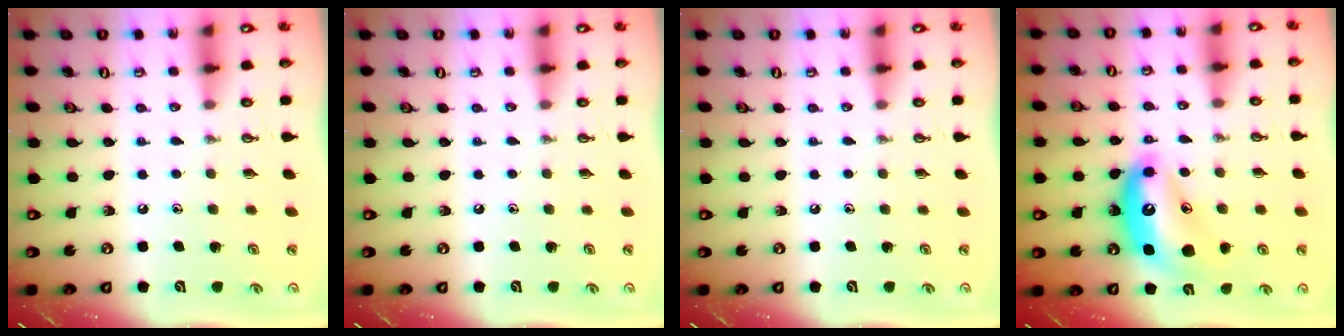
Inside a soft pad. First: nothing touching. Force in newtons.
{"total": 0.0}
{"total": 0.0}
{"total": 14.6, "press": 14.5, "slide": 0.8}